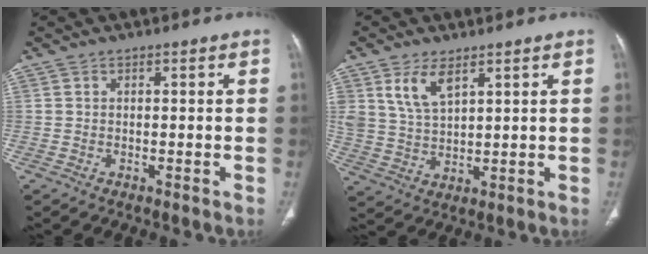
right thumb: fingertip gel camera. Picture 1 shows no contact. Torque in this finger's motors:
{"motor_torque": [0.02, 0.02, 0.51, 0.36, 0.09]}